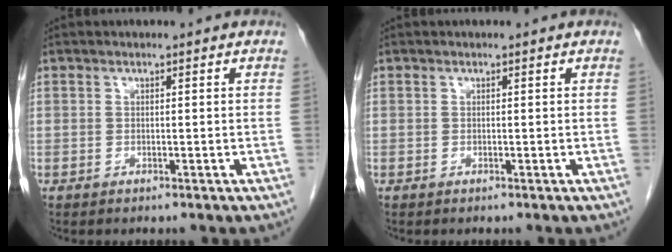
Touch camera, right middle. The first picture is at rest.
{"total": 0.0}